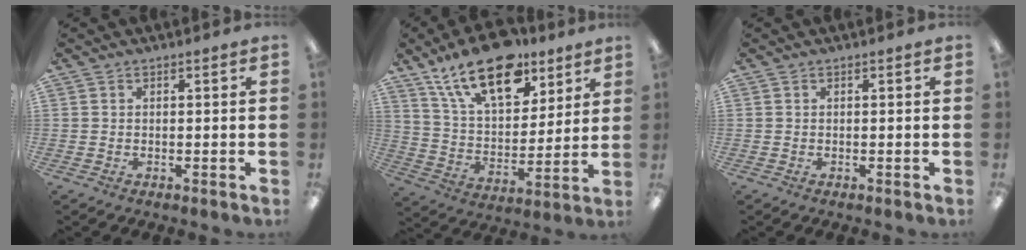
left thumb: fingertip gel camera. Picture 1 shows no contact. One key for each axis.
{"total": 20.7, "fx": 13.7, "fy": 9.9, "fz": 11.9, "tx": -0.205, "ty": -0.063, "tz": 0.242}
{"total": 0.0}